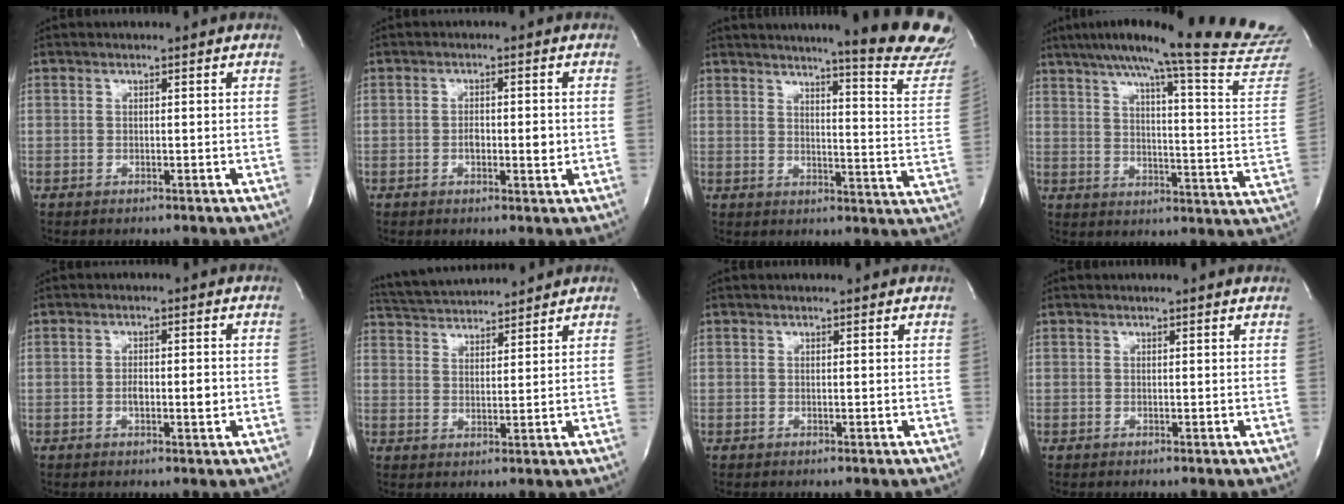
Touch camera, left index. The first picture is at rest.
{"total": 3.5, "force": [-0.7, 1.2, 3.2], "torque": [-0.052, -0.003, -0.010]}
{"total": 18.8, "force": [16.9, -0.4, 8.3], "torque": [-0.104, -0.109, 0.185]}
{"total": 25.9, "force": [23.1, -1.7, 11.6], "torque": [-0.178, -0.096, 0.289]}
{"total": 3.2, "force": [-0.8, 1.0, 3.0], "torque": [-0.051, -0.003, -0.011]}
{"total": 9.7, "force": [9.4, 0.4, 2.4], "torque": [-0.056, 0.022, 0.155]}
{"total": 1.8, "force": [1.7, 0.3, 0.5], "torque": [-0.013, 0.007, 0.010]}
{"total": 1.4, "force": [1.4, -0.1, 0.4], "torque": [-0.014, 0.000, 0.008]}